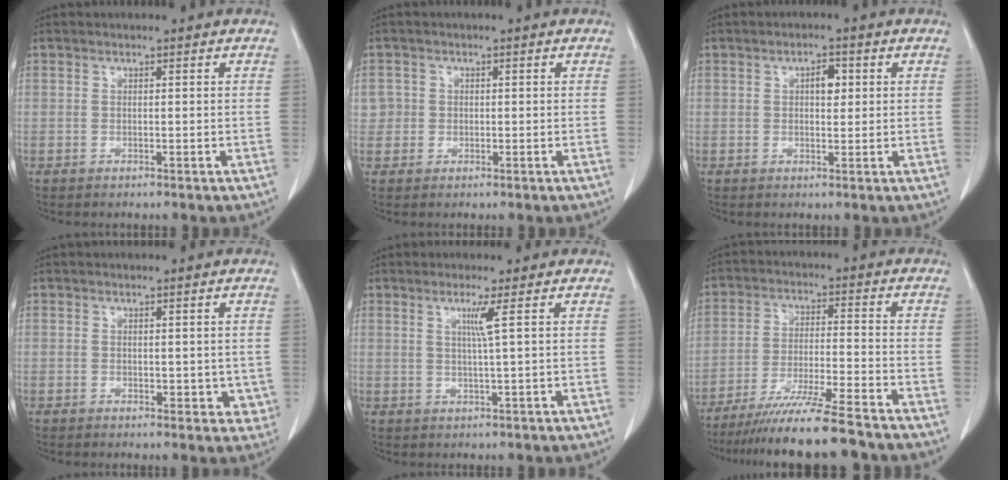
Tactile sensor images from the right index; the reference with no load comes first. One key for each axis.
{"total": 2.7, "fx": 0.3, "fy": 2.7, "fz": 0.0, "tx": 0.017, "ty": 0.008, "tz": 0.004}
{"total": 2.9, "fx": 0.8, "fy": 1.5, "fz": 2.4, "tx": -0.035, "ty": 0.005, "tz": 0.012}
{"total": 3.0, "fx": 0.1, "fy": 2.3, "fz": 2.0, "tx": -0.004, "ty": -0.002, "tz": 0.006}
{"total": 2.8, "fx": 1.1, "fy": -0.9, "fz": 2.4, "tx": -0.048, "ty": -0.006, "tz": 0.024}
{"total": 13.4, "fx": -11.3, "fy": -0.6, "fz": 7.2, "tx": -0.110, "ty": -0.028, "tz": -0.184}